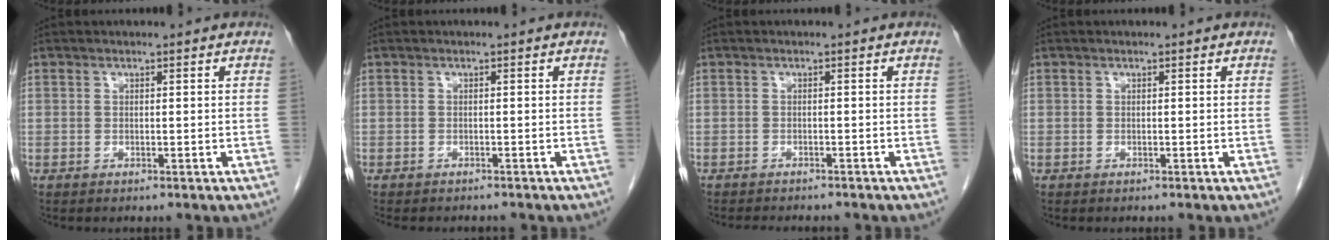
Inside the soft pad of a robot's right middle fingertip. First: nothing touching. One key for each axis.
{"total": 5.4, "fx": -4.8, "fy": 1.6, "fz": 1.9, "tx": -0.020, "ty": -0.004, "tz": -0.063}
{"total": 5.2, "fx": -4.7, "fy": 1.4, "fz": 1.9, "tx": -0.025, "ty": -0.005, "tz": -0.061}
{"total": 0.0}